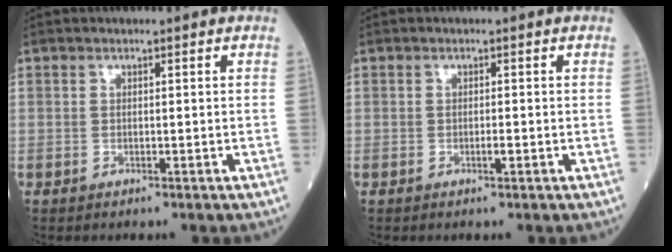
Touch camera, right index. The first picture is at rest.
{"total": 0.8, "force": [-0.3, 0.0, 0.7], "torque": [-0.015, 0.000, -0.005]}